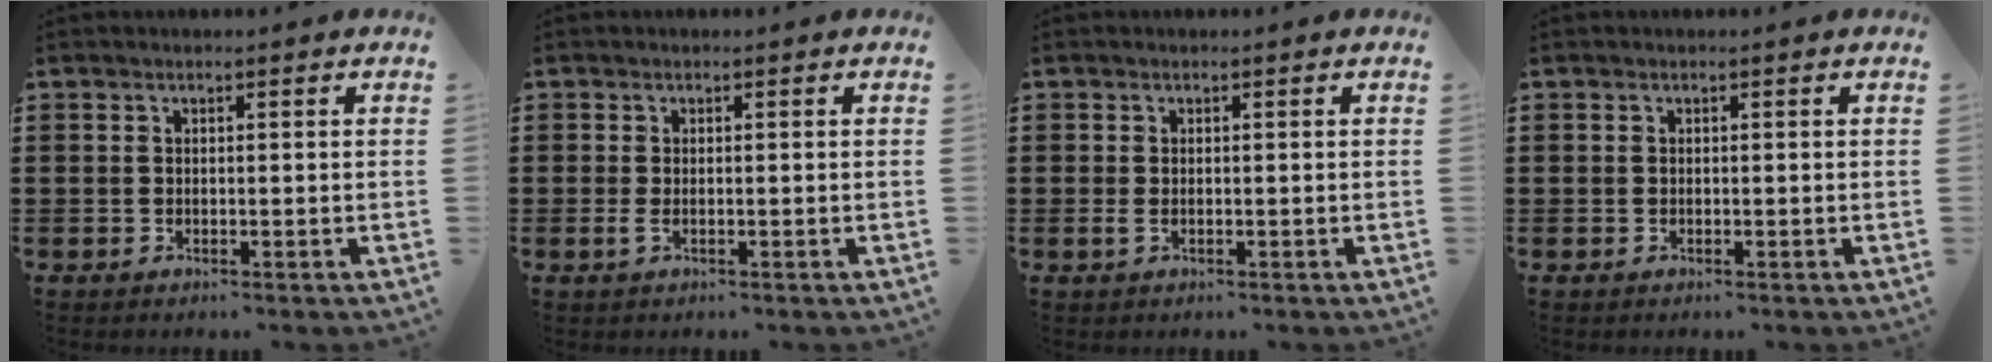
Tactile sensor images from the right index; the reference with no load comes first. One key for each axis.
{"total": 0.9, "fx": -0.1, "fy": 0.2, "fz": 0.9, "tx": -0.024, "ty": -0.006, "tz": -0.004}
{"total": 0.8, "fx": -0.1, "fy": 0.2, "fz": 0.8, "tx": -0.022, "ty": -0.004, "tz": -0.004}
{"total": 0.0}